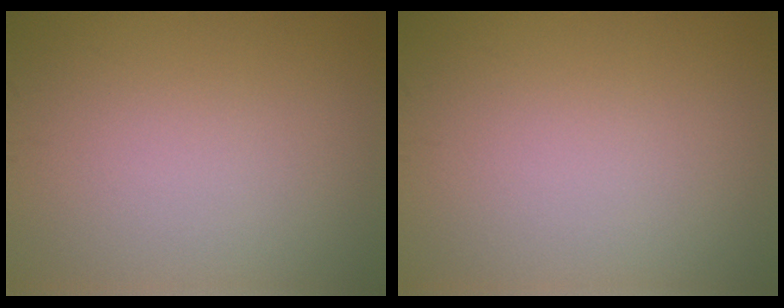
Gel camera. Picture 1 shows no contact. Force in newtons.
{"total": 0.0}